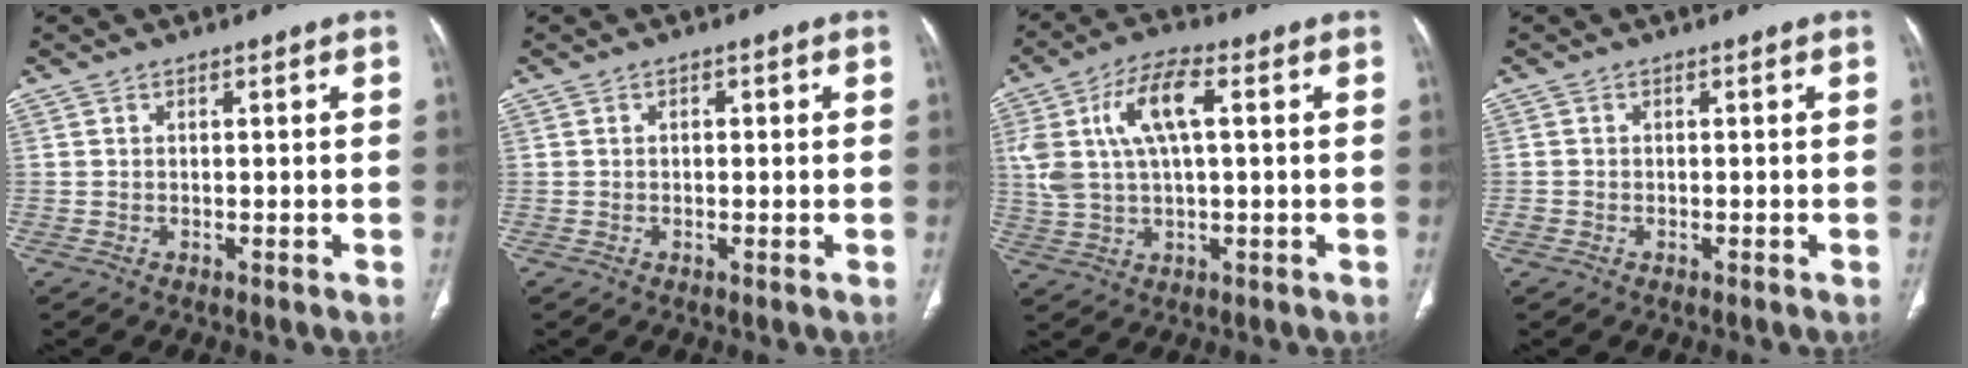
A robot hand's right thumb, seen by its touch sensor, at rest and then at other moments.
{"total": 0.7, "force": [0.0, 0.5, 0.4], "torque": [-0.004, 0.002, -0.002]}
{"total": 12.1, "force": [3.0, 5.2, 10.5], "torque": [-0.218, 0.020, 0.057]}
{"total": 0.9, "force": [-0.4, 0.8, 0.2], "torque": [-0.005, 0.003, -0.010]}